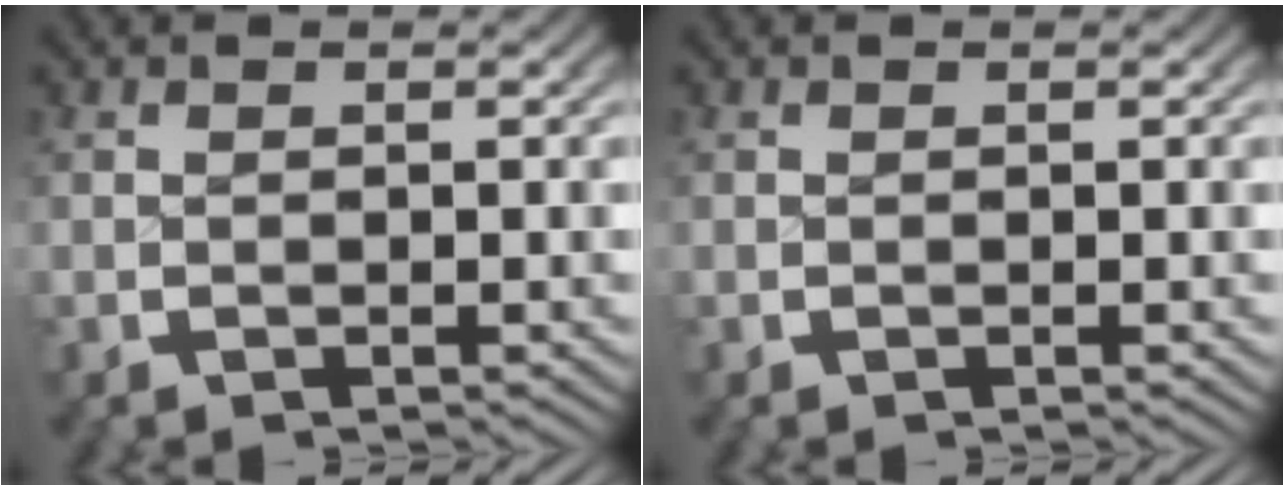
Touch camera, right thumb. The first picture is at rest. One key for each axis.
{"total": 0.0}